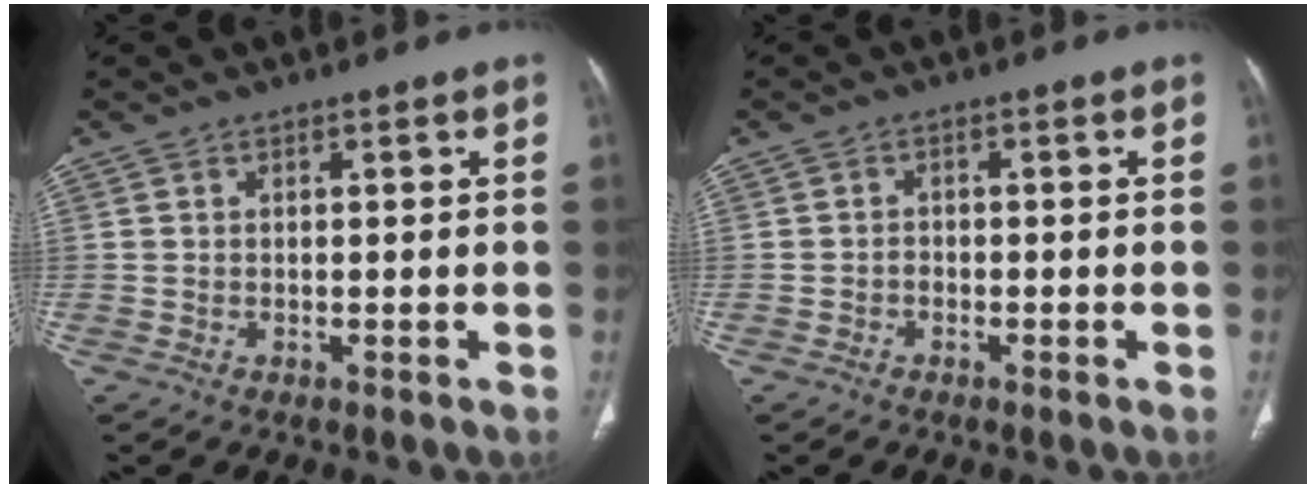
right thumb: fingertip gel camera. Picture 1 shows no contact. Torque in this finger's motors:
{"motor_torque": [0.45, 0.28, -0.28, -0.12, 0.00]}